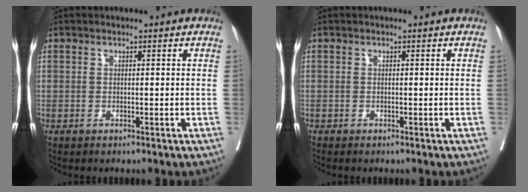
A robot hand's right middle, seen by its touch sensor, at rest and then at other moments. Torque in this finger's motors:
{"motor_torque": [0.27, -0.37, -0.06, -0.03]}